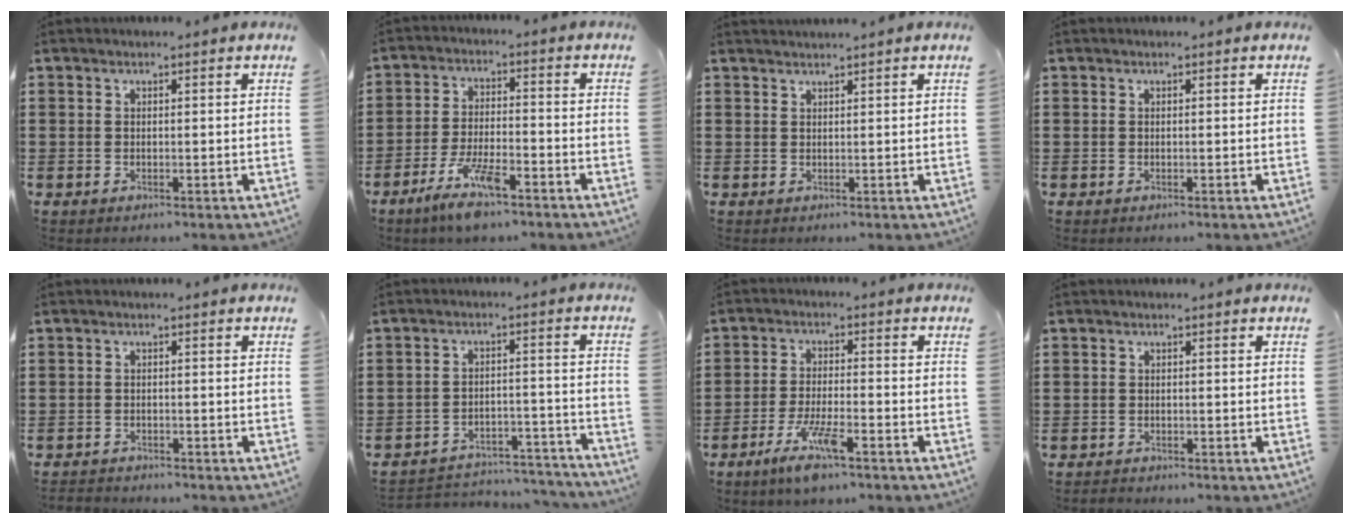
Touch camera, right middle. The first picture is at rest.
{"total": 7.8, "force": [-5.2, 1.7, 5.7], "torque": [-0.122, -0.009, -0.097]}
{"total": 1.1, "force": [1.0, -0.3, 0.1], "torque": [-0.003, -0.004, 0.021]}
{"total": 0.0}
{"total": 1.5, "force": [-1.5, 0.1, -0.1], "torque": [-0.004, 0.000, -0.033]}
{"total": 4.3, "force": [-4.2, 0.7, 0.8], "torque": [-0.027, -0.001, -0.089]}
{"total": 7.1, "force": [-4.4, 1.0, 5.6], "torque": [-0.121, -0.017, -0.081]}
{"total": 0.9, "force": [-0.9, 0.2, -0.1], "torque": [0.000, 0.002, -0.021]}